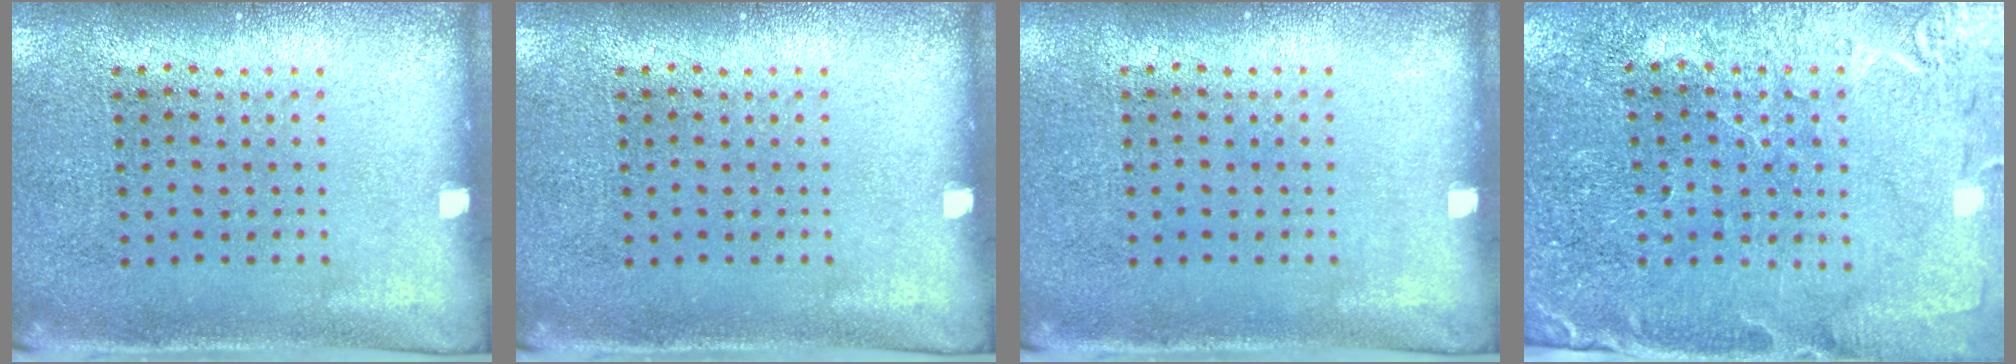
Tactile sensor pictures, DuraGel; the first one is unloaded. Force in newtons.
{"total": 0.0}
{"total": 0.0}
{"total": 0.7, "press": 0.7, "slide": 0.3}